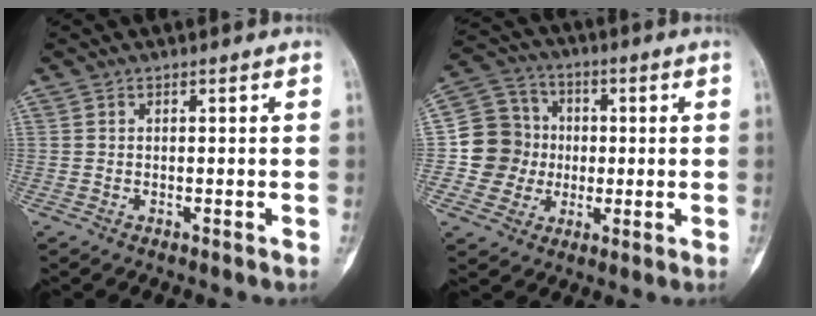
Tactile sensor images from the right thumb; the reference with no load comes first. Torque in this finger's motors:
{"motor_torque": [-0.13, 0.36, 0.01, -0.09, 0.00]}